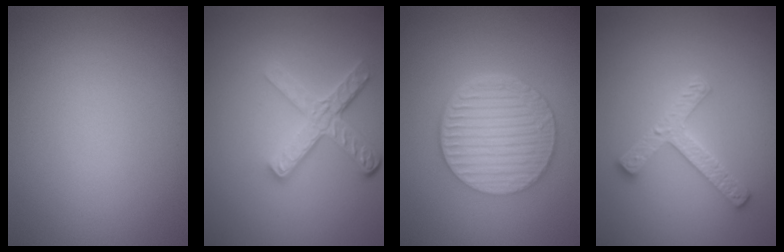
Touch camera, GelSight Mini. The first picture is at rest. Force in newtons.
{"total": 4.6, "press": 3.5, "slide": 3.1}
{"total": 6.5, "press": 4.8, "slide": 4.5}
{"total": 3.1, "press": 2.9, "slide": 1.1}